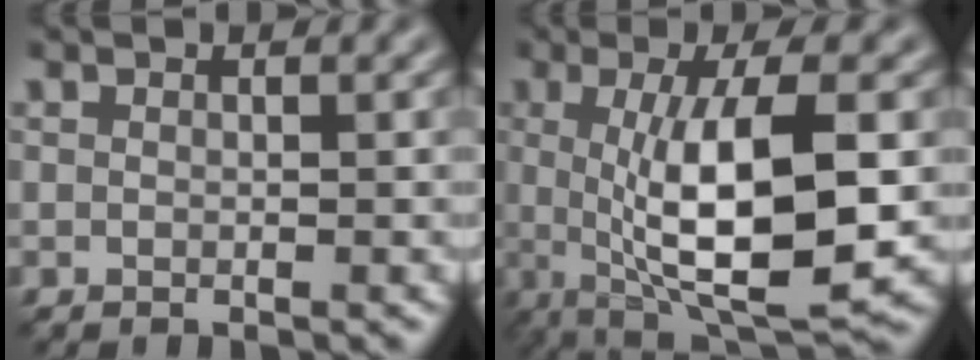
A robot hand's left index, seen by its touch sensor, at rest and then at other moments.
{"total": 10.5, "force": [-0.3, 3.0, 10.1], "torque": [-0.158, -0.012, 0.002]}